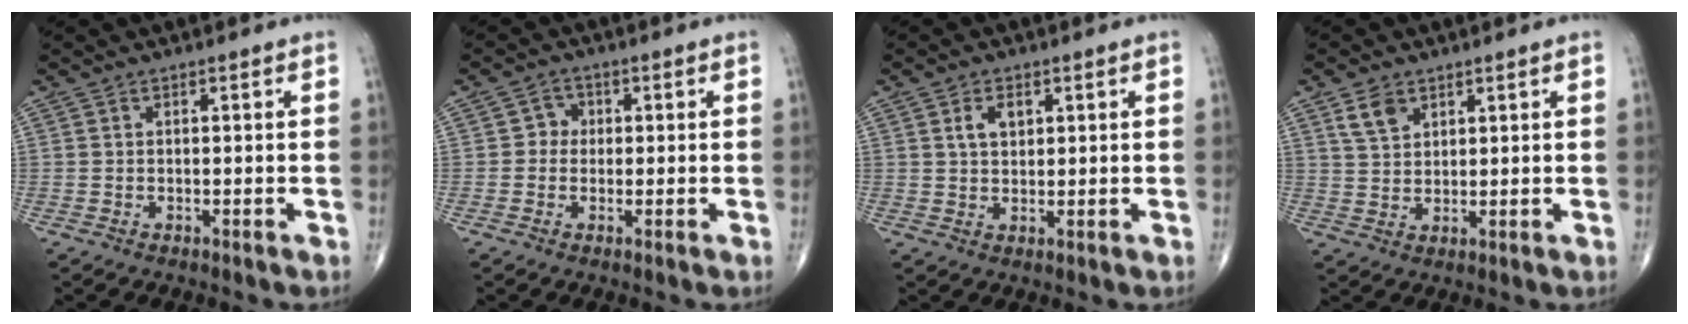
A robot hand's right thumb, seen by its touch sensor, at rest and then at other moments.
{"total": 2.8, "force": [0.1, 2.6, 1.0], "torque": [0.006, 0.009, -0.007]}
{"total": 3.8, "force": [1.4, 2.3, 2.6], "torque": [-0.039, -0.002, 0.027]}
{"total": 4.6, "force": [2.7, 2.9, 2.3], "torque": [-0.033, -0.013, 0.055]}